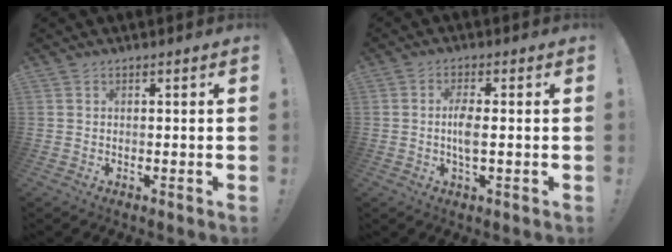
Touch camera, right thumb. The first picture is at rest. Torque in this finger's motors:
{"motor_torque": [0.06, 0.17, -0.09, 0.10, 0.05]}